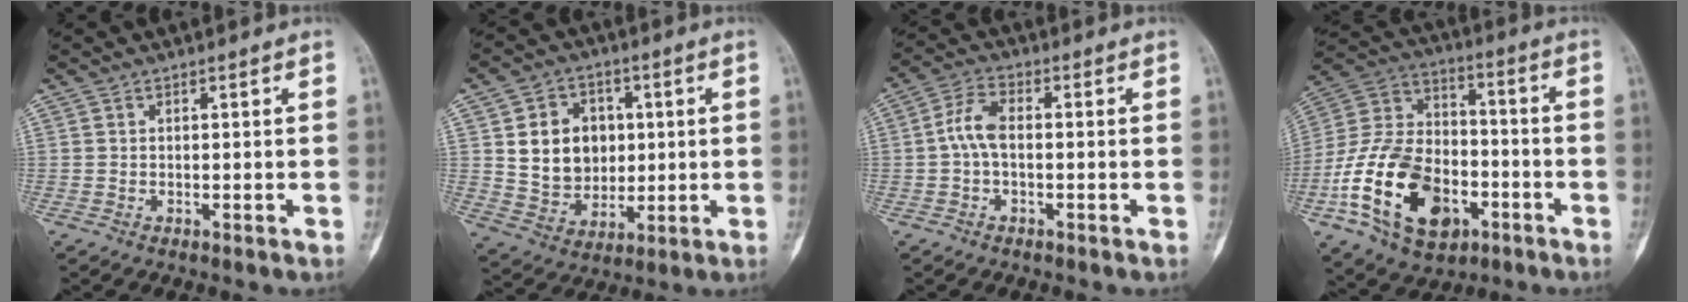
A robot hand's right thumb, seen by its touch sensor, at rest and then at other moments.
{"total": 12.6, "force": [2.2, 10.4, 6.9], "torque": [-0.069, -0.006, 0.049]}
{"total": 5.5, "force": [-0.4, 2.8, 4.7], "torque": [-0.099, 0.017, -0.016]}
{"total": 22.3, "force": [-8.1, 14.0, 15.4], "torque": [-0.277, 0.044, -0.136]}